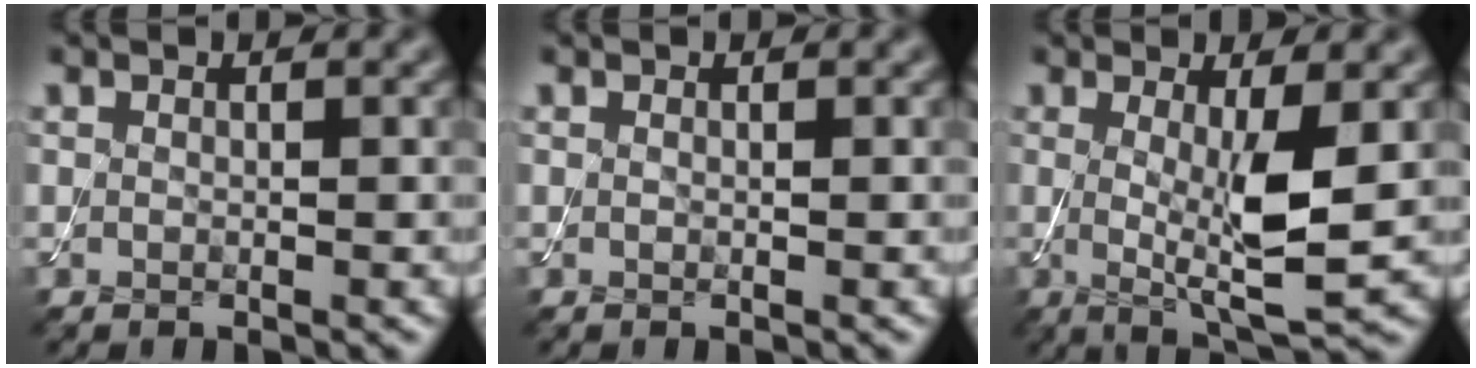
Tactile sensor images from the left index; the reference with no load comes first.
{"total": 0.0}
{"total": 5.8, "force": [0.1, 1.1, 5.7], "torque": [-0.098, -0.017, 0.005]}